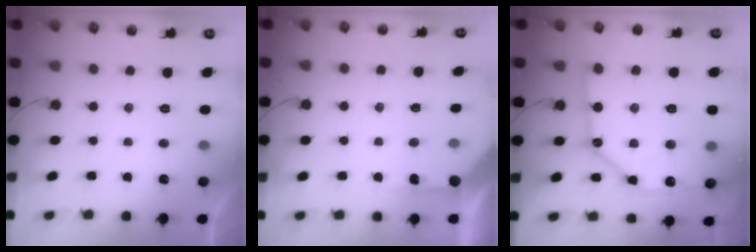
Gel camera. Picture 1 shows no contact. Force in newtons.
{"total": 2.3, "press": 2.2, "slide": 0.3}
{"total": 18.6, "press": 18.5, "slide": 2.3}